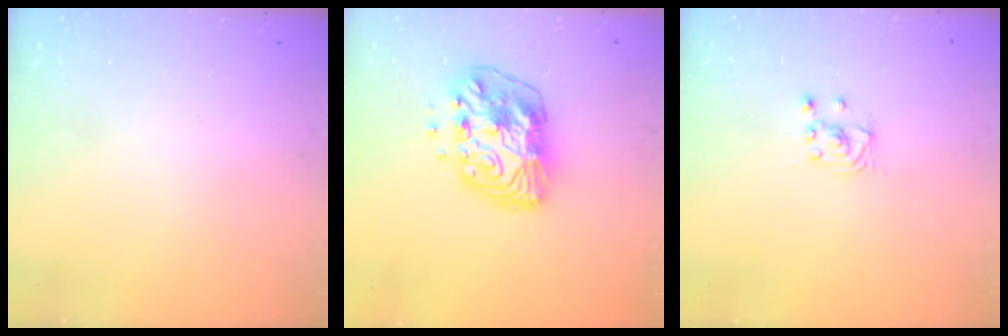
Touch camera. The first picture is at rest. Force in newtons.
{"total": 12.2, "press": 12.1, "slide": 1.1}
{"total": 2.5, "press": 2.5, "slide": 0.2}